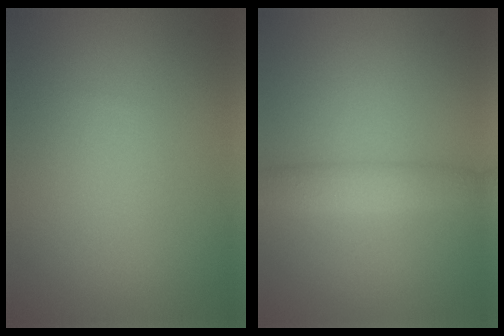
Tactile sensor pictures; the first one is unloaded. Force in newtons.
{"total": 2.6, "press": 2.6, "slide": 0.1}